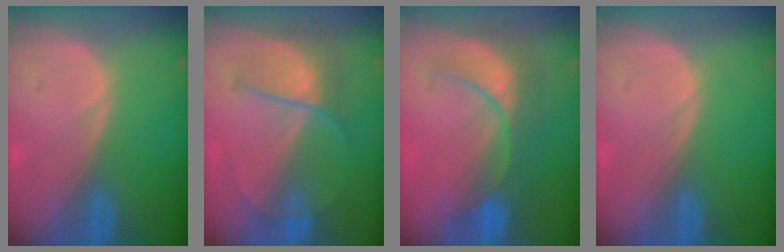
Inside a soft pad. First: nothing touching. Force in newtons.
{"total": 6.3, "press": 5.6, "slide": 2.8}
{"total": 8.4, "press": 7.9, "slide": 2.9}
{"total": 0.0}